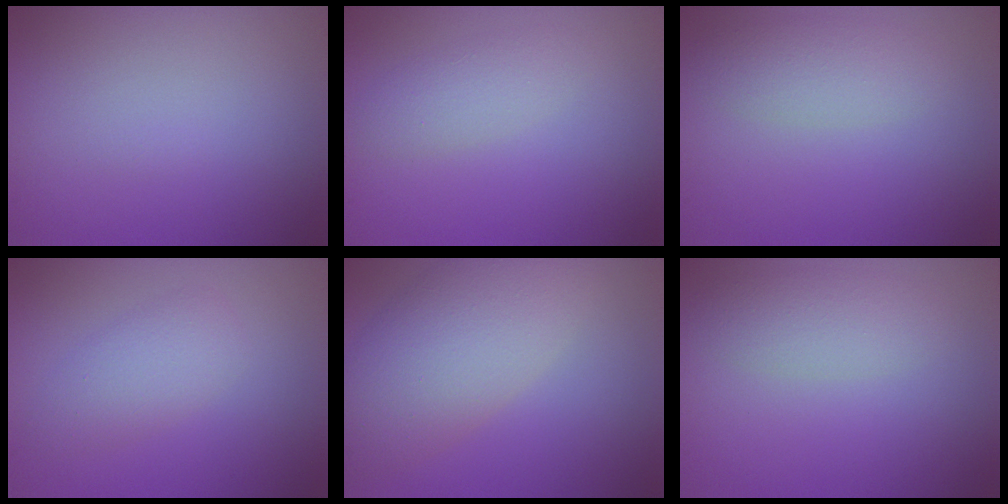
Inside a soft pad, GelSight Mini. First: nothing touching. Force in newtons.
{"total": 1.9, "press": 1.9, "slide": 0.1}
{"total": 2.2, "press": 2.2, "slide": 0.1}
{"total": 2.7, "press": 2.7, "slide": 0.1}
{"total": 7.5, "press": 7.4, "slide": 0.6}
{"total": 2.2, "press": 2.2, "slide": 0.1}